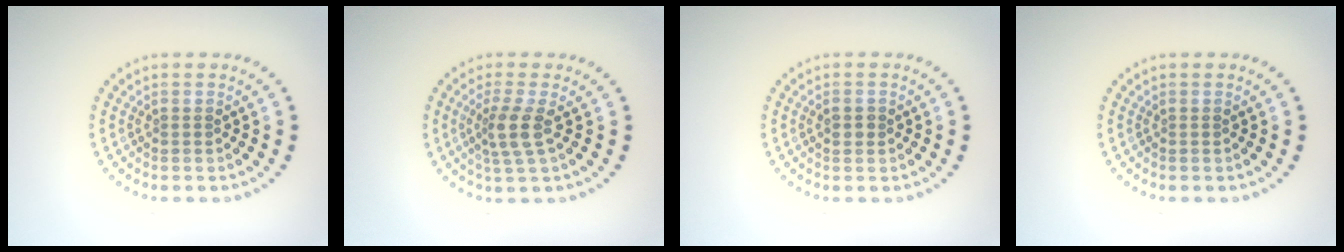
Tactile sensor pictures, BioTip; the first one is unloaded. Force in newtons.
{"total": 2.8, "press": 2.2, "slide": 1.7}
{"total": 1.1, "press": 1.1, "slide": 0.1}
{"total": 0.0}